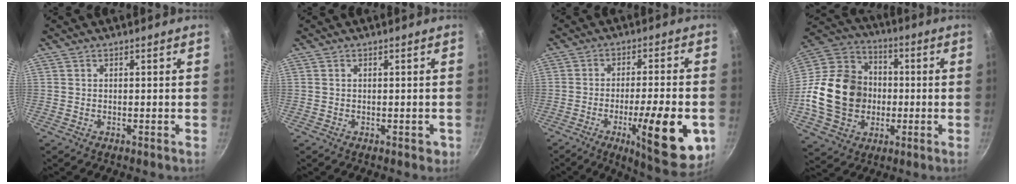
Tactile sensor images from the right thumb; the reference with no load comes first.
{"total": 1.8, "force": [-0.3, 1.3, 1.3], "torque": [-0.007, 0.006, -0.001]}
{"total": 17.7, "force": [-5.6, 4.4, 16.2], "torque": [-0.209, 0.012, -0.079]}
{"total": 21.3, "force": [-2.3, 17.3, 12.2], "torque": [-0.202, 0.036, -0.040]}